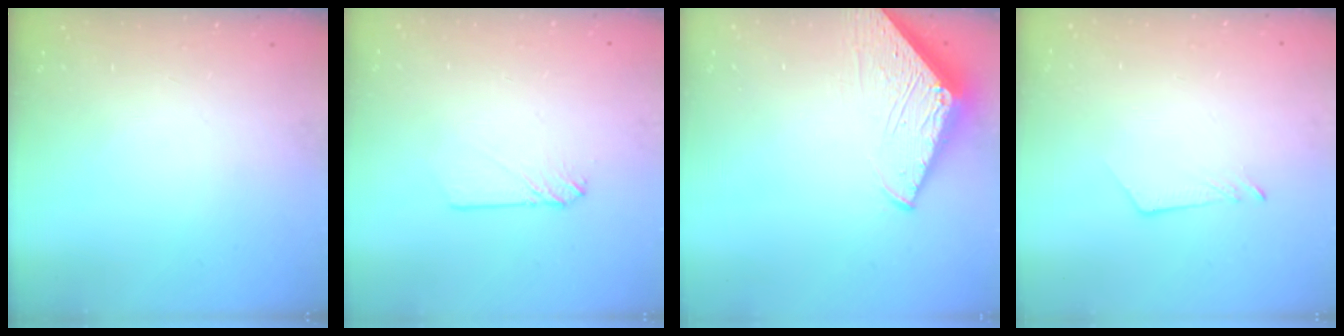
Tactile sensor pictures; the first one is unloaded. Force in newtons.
{"total": 4.0, "press": 3.9, "slide": 0.6}
{"total": 5.3, "press": 5.3, "slide": 0.6}
{"total": 3.8, "press": 3.7, "slide": 0.4}